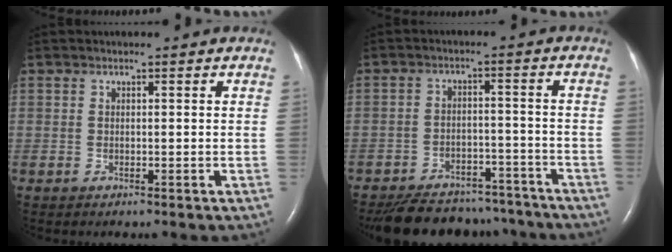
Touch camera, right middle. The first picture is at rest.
{"total": 16.8, "force": [-14.8, 6.3, 4.8], "torque": [-0.105, 0.004, -0.200]}